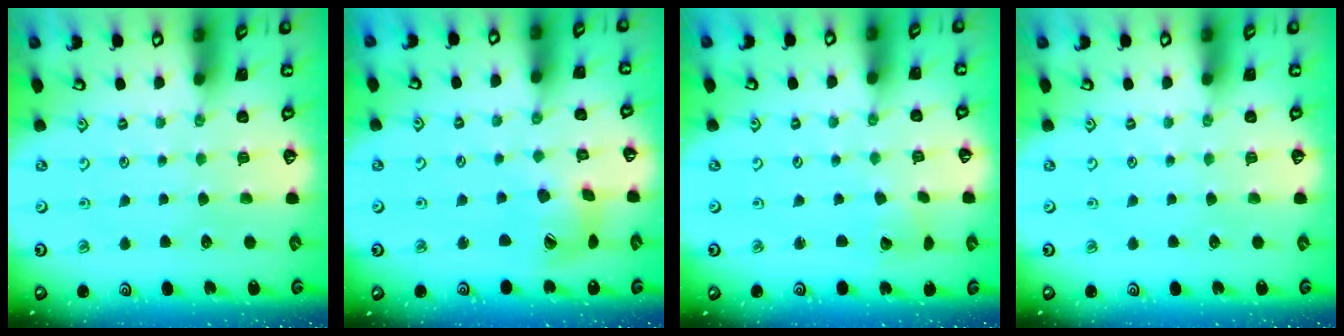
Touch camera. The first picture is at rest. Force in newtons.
{"total": 10.1, "press": 10.0, "slide": 1.2}
{"total": 2.1, "press": 2.1, "slide": 0.3}
{"total": 0.0}